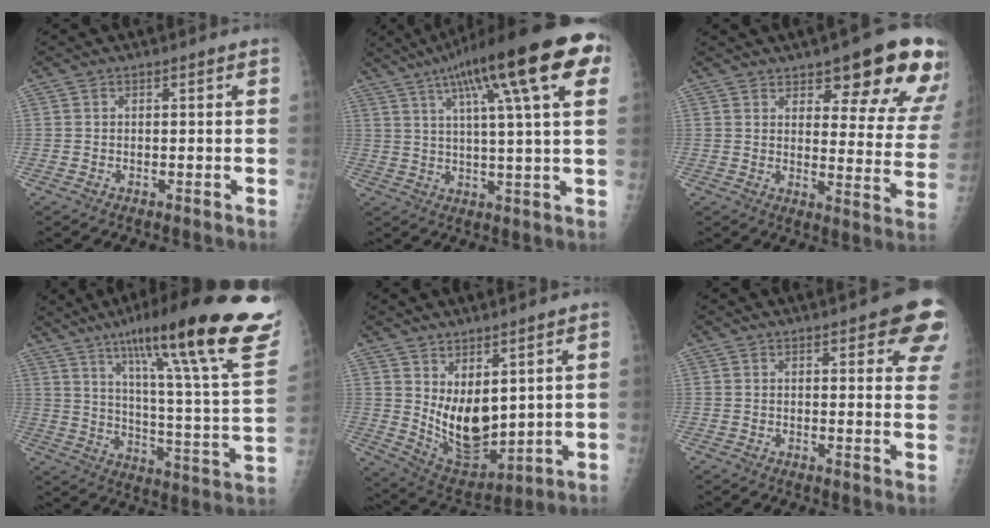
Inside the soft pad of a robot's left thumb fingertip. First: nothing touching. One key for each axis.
{"total": 22.4, "fx": 10.3, "fy": 4.3, "fz": 19.4, "tx": -0.291, "ty": 0.010, "tz": 0.148}
{"total": 18.8, "fx": 11.7, "fy": 6.1, "fz": 13.5, "tx": -0.122, "ty": -0.056, "tz": 0.146}
{"total": 32.0, "fx": 20.1, "fy": 4.0, "fz": 24.6, "tx": -0.311, "ty": -0.066, "tz": 0.293}
{"total": 12.2, "fx": 3.4, "fy": 6.6, "fz": 9.7, "tx": -0.133, "ty": -0.044, "tz": 0.086}
{"total": 11.1, "fx": 6.9, "fy": 3.5, "fz": 8.0, "tx": -0.064, "ty": -0.026, "tz": 0.071}